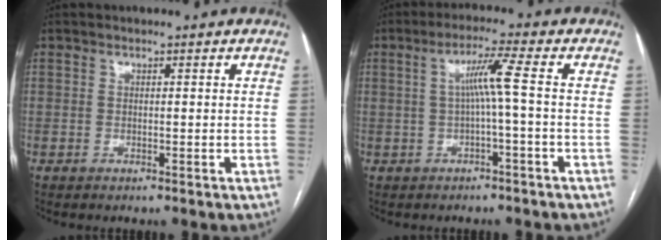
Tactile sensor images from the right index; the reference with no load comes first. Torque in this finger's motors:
{"motor_torque": [0.39, 0.36, 0.14, 0.08]}